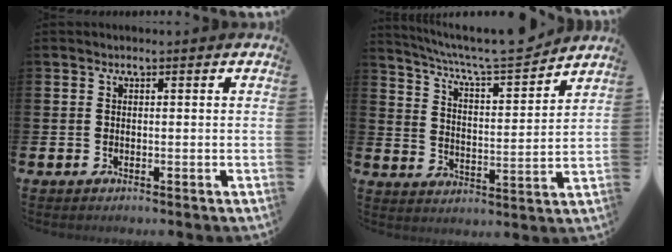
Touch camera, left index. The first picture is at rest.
{"total": 7.7, "force": [7.1, 0.8, 3.0], "torque": [-0.083, -0.055, 0.119]}